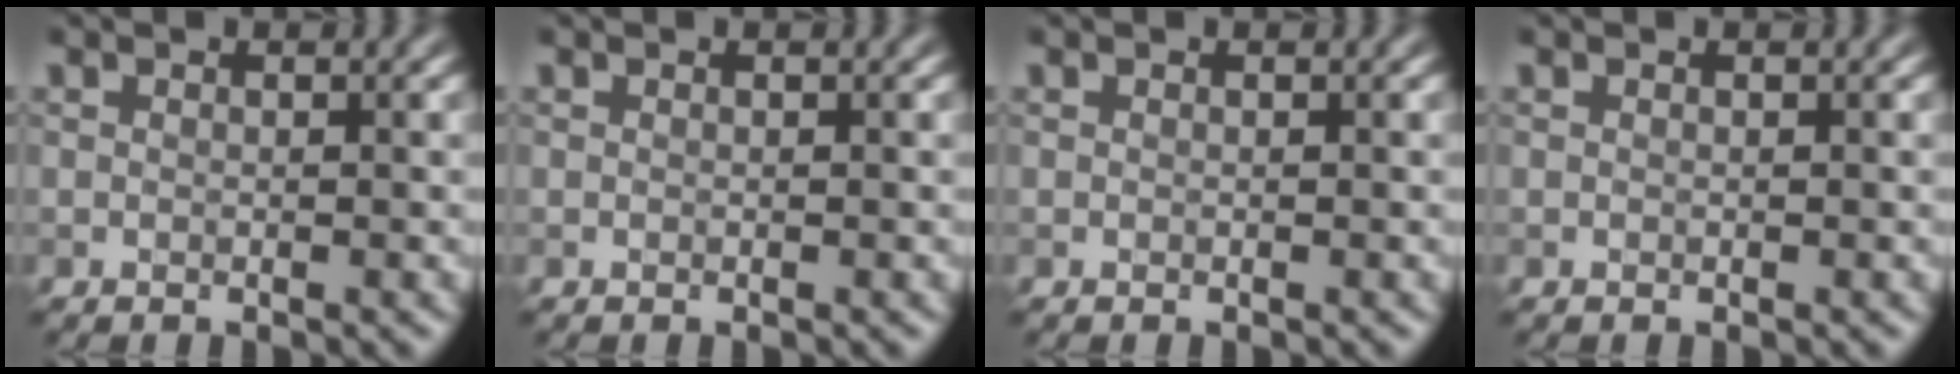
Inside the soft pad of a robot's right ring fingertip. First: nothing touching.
{"total": 0.0}
{"total": 0.0}
{"total": 0.0}